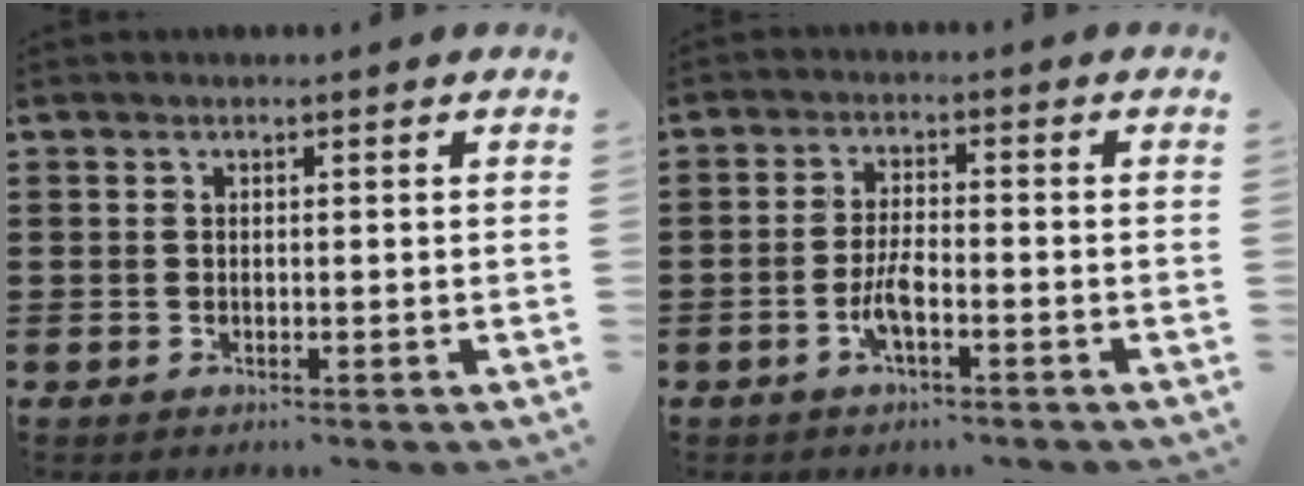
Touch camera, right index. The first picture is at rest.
{"total": 4.1, "force": [-1.9, 1.0, 3.5], "torque": [-0.079, -0.003, -0.041]}